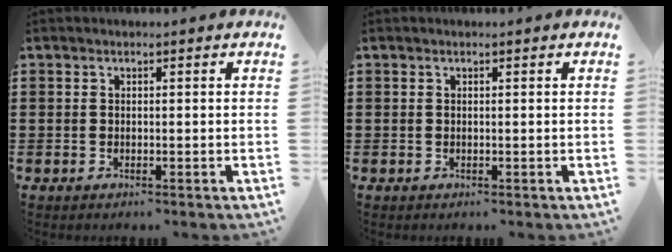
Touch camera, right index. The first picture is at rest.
{"total": 0.0}